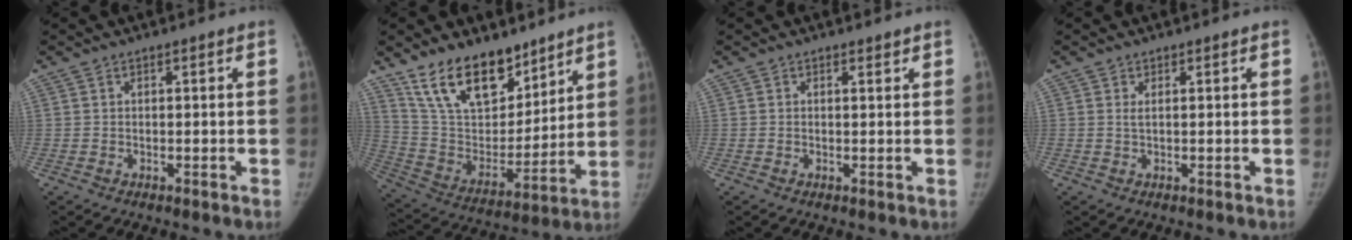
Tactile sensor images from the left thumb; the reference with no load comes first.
{"total": 19.1, "force": [13.5, 9.6, 9.6], "torque": [-0.119, -0.072, 0.250]}
{"total": 0.9, "force": [0.6, 0.2, 0.6], "torque": [-0.009, -0.002, 0.010]}
{"total": 0.7, "force": [0.3, 0.3, 0.6], "torque": [-0.012, -0.001, 0.006]}